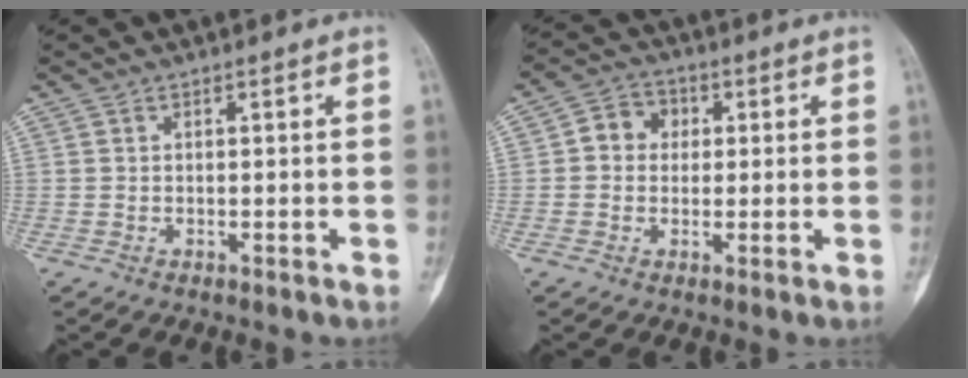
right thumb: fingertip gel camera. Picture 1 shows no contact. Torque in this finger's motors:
{"motor_torque": [0.34, 0.58, 0.31, -0.34, 0.00]}